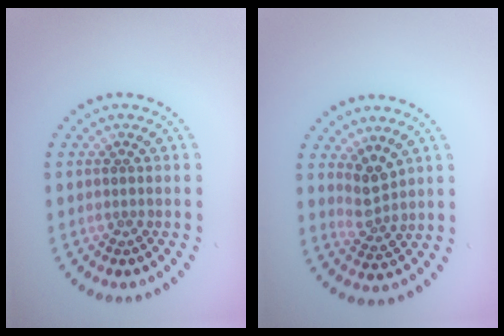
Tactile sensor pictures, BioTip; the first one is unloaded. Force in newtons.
{"total": 2.5, "press": 2.0, "slide": 1.5}